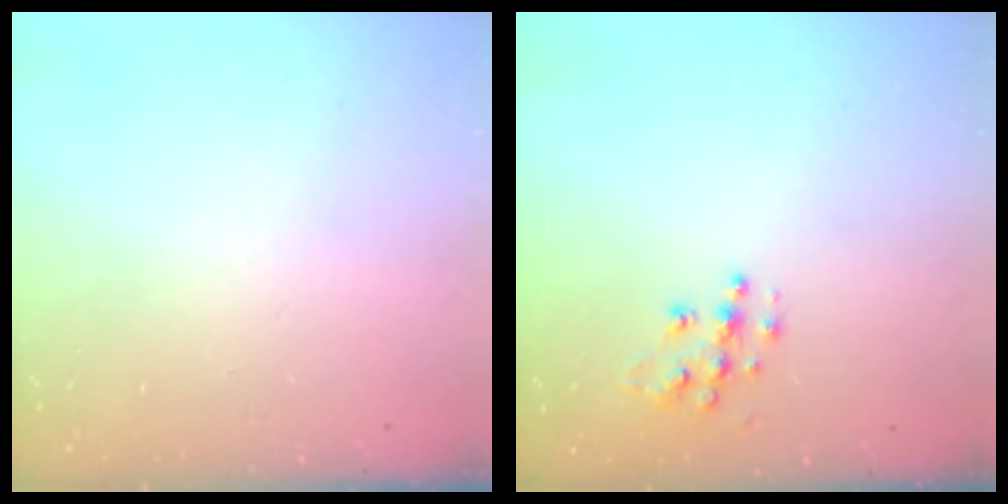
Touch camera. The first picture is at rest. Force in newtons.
{"total": 9.9, "press": 9.9, "slide": 0.7}